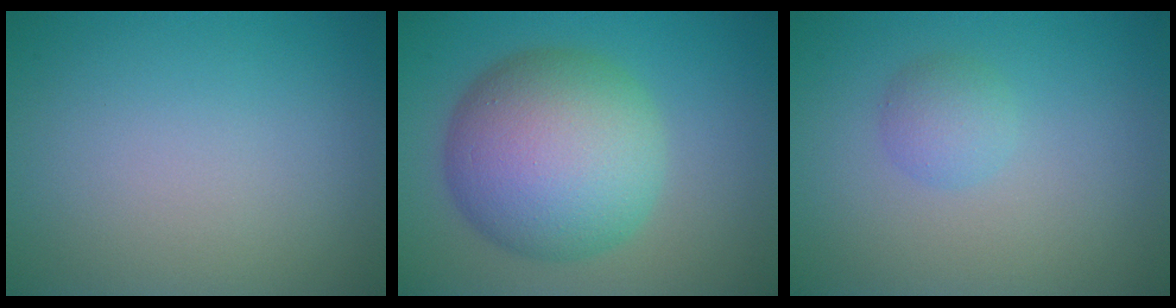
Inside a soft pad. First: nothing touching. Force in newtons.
{"total": 11.4, "press": 11.4, "slide": 0.3}
{"total": 1.9, "press": 1.9, "slide": 0.1}